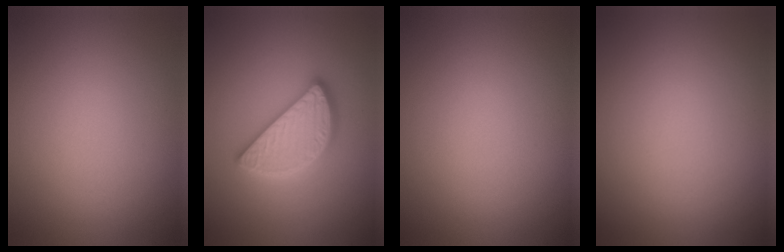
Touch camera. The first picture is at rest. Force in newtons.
{"total": 4.1, "press": 4.1, "slide": 0.3}
{"total": 0.0}
{"total": 0.0}